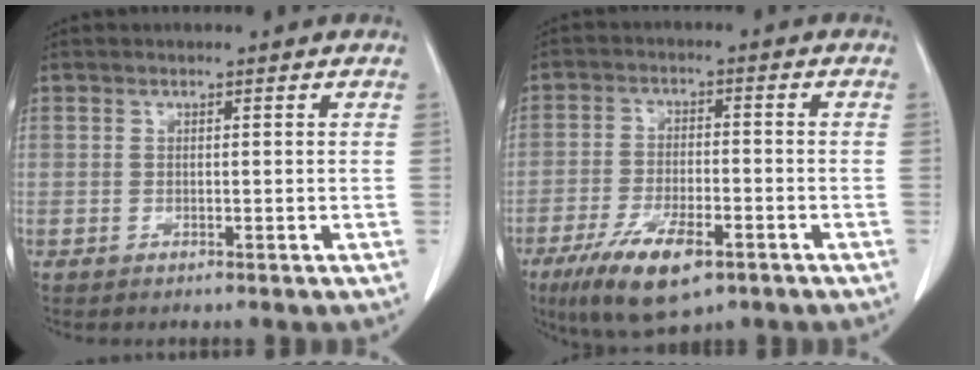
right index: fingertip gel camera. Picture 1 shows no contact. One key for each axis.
{"total": 10.9, "fx": -6.2, "fy": 3.5, "fz": 8.3, "tx": -0.152, "ty": -0.017, "tz": -0.100}